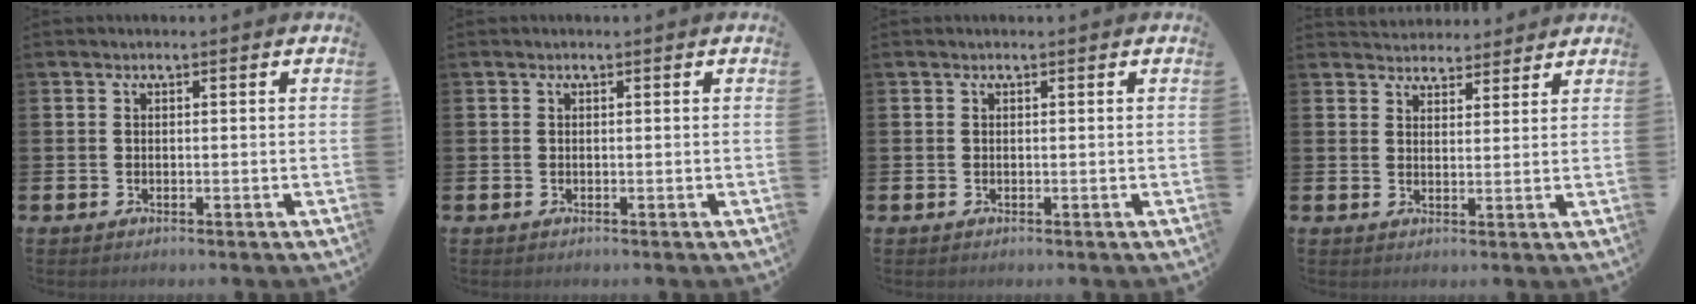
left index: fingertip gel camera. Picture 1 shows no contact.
{"total": 0.0}
{"total": 0.0}
{"total": 3.8, "force": [3.7, 1.0, -0.3], "torque": [0.002, -0.019, 0.067]}